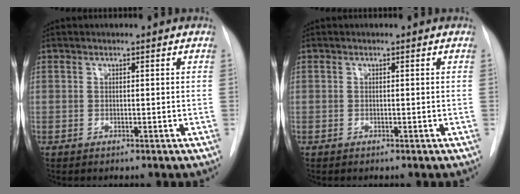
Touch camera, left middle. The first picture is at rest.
{"total": 0.0}